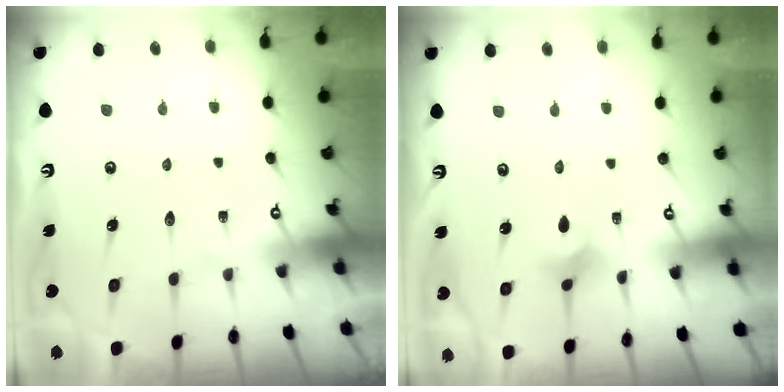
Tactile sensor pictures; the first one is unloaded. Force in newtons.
{"total": 2.2, "press": 2.1, "slide": 0.6}